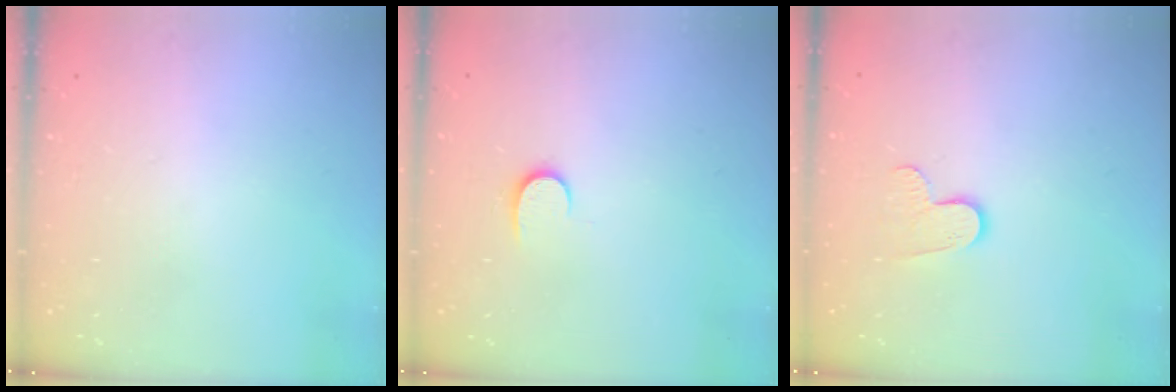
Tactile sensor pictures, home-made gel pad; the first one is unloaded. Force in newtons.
{"total": 6.5, "press": 6.5, "slide": 0.7}
{"total": 6.9, "press": 6.9, "slide": 0.2}